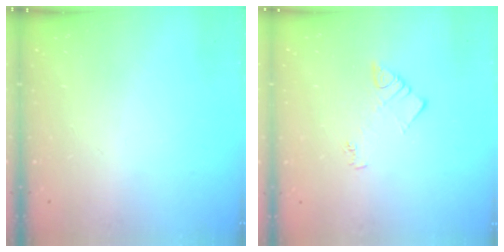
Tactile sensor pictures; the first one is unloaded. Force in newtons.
{"total": 4.2, "press": 4.2, "slide": 0.5}